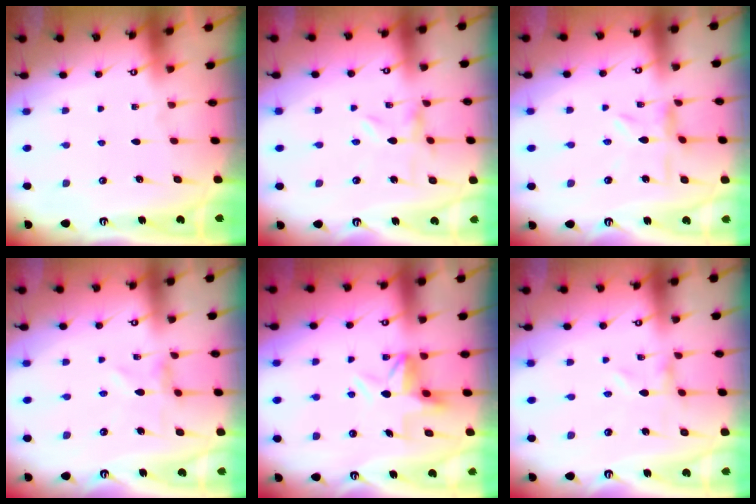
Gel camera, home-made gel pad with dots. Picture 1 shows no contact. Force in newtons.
{"total": 0.0}
{"total": 4.7, "press": 4.7, "slide": 0.5}
{"total": 2.6, "press": 2.6, "slide": 0.3}
{"total": 5.6, "press": 5.6, "slide": 0.3}
{"total": 0.0}